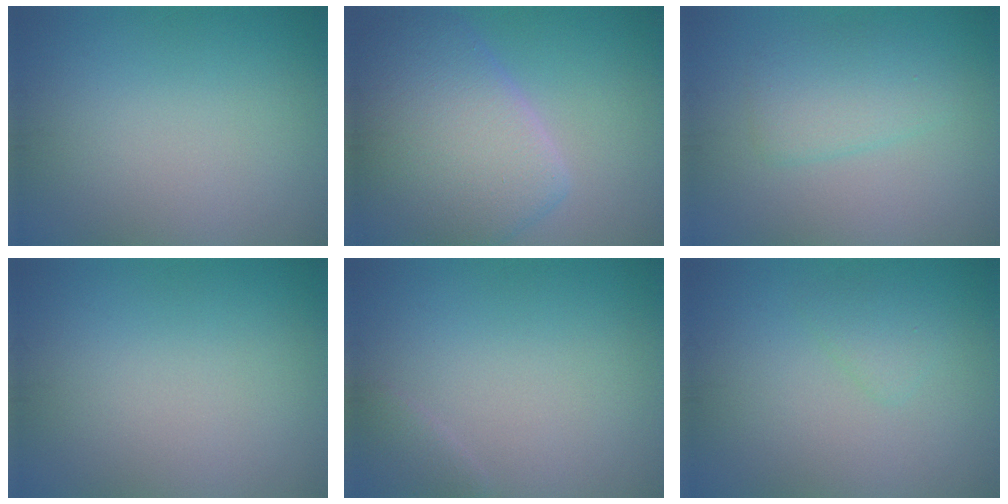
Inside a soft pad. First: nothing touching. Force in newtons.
{"total": 9.4, "press": 9.3, "slide": 0.6}
{"total": 2.8, "press": 2.8, "slide": 0.1}
{"total": 0.0}
{"total": 1.1, "press": 1.1, "slide": 0.0}
{"total": 1.2, "press": 1.2, "slide": 0.0}